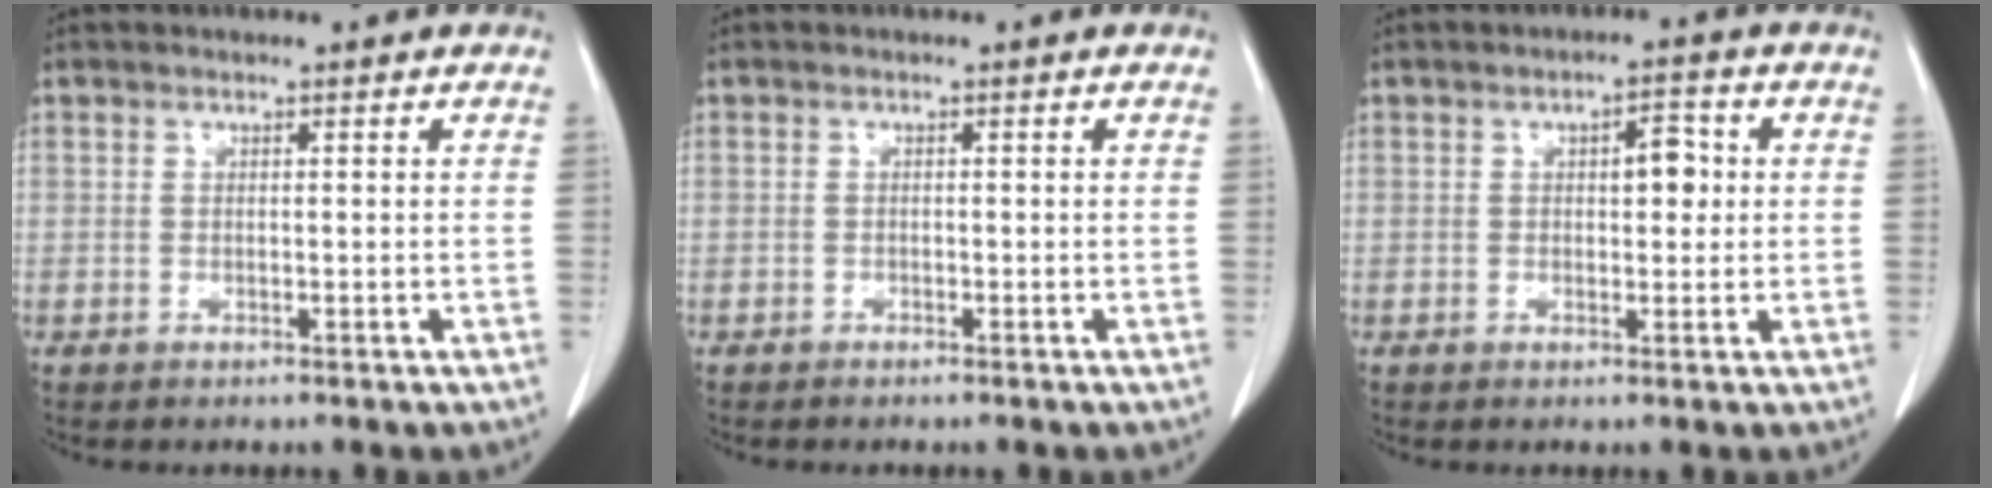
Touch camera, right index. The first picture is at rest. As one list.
[{"total": 0.0}, {"total": 3.8, "force": [0.6, 1.6, 3.4], "torque": [-0.050, 0.009, 0.010]}]